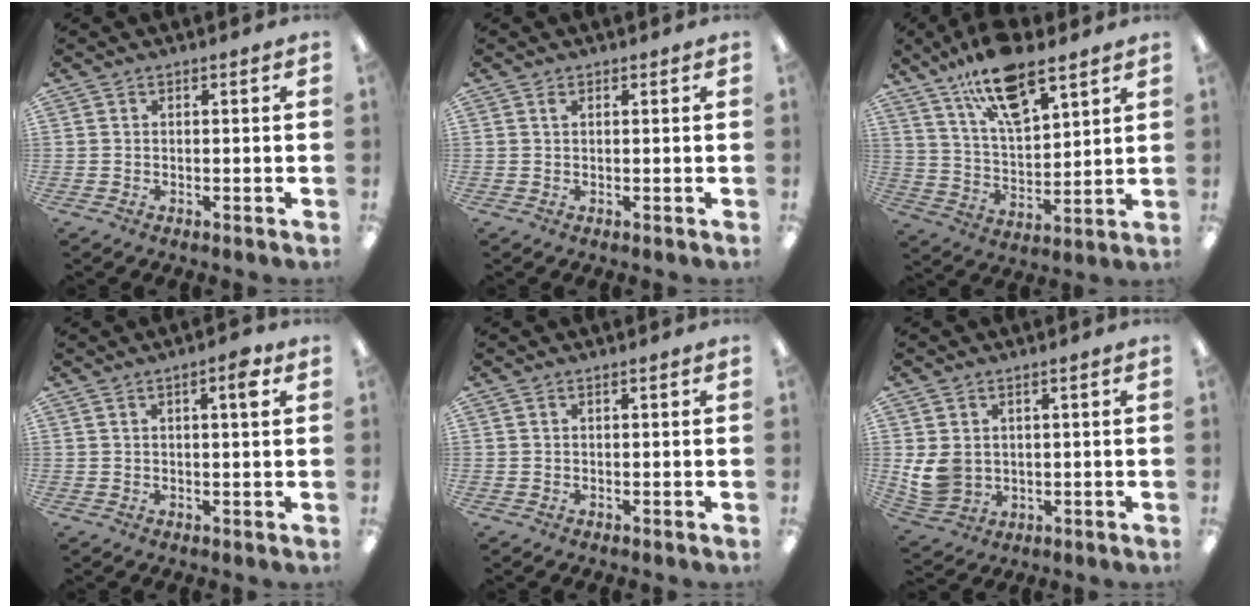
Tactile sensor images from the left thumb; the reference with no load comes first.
{"total": 0.7, "force": [0.4, 0.3, 0.4], "torque": [-0.011, 0.001, 0.008]}
{"total": 15.4, "force": [11.0, 5.7, 9.3], "torque": [-0.164, -0.047, 0.190]}
{"total": 4.2, "force": [2.0, 0.8, 3.6], "torque": [-0.051, -0.005, 0.028]}
{"total": 0.0}
{"total": 6.9, "force": [1.5, 5.6, 3.7], "torque": [-0.092, -0.005, 0.032]}